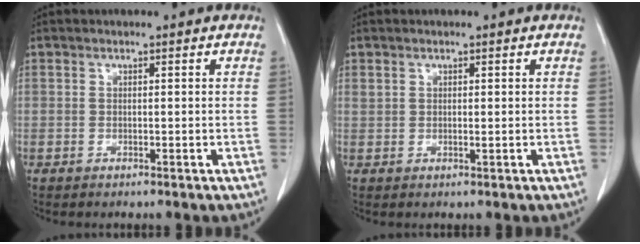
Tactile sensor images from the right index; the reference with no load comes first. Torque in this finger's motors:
{"motor_torque": [0.09, 0.18, 0.13, 0.06]}